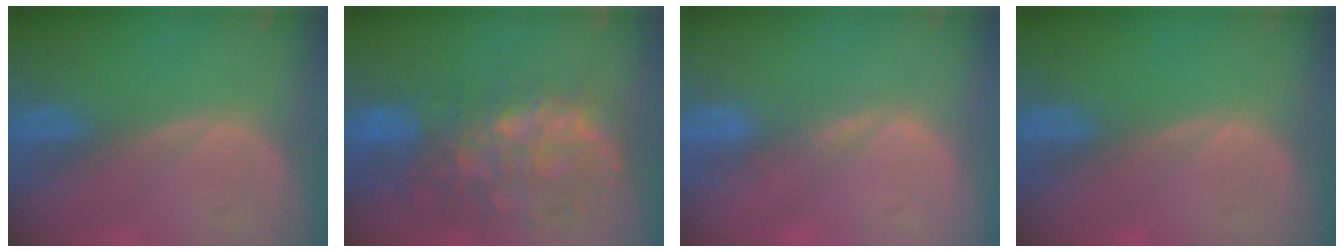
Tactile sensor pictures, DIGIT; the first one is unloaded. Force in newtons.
{"total": 11.2, "press": 9.7, "slide": 5.5}
{"total": 2.3, "press": 1.8, "slide": 1.5}
{"total": 0.0}